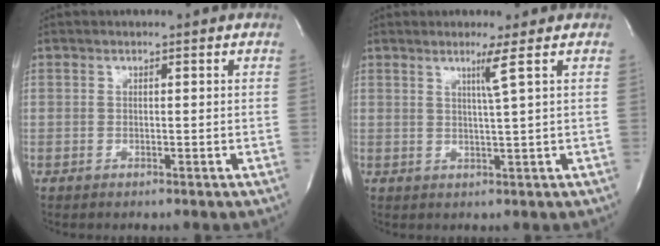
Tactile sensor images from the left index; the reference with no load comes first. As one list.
[{"total": 2.7, "force": [1.2, -1.4, 2.0], "torque": [-0.040, -0.013, 0.027]}]